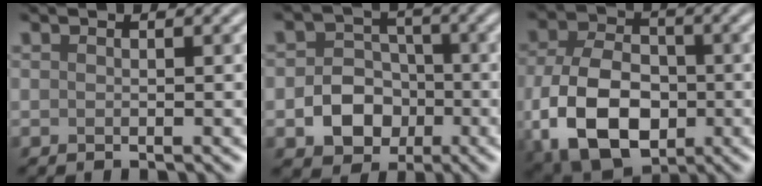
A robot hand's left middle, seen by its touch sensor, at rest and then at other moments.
{"total": 5.1, "force": [-1.5, 4.2, 2.5], "torque": [-0.019, -0.003, -0.036]}
{"total": 10.9, "force": [-2.7, 7.2, 7.7], "torque": [-0.165, -0.020, -0.056]}